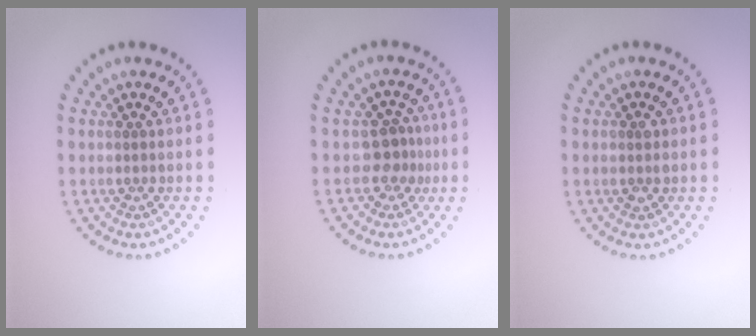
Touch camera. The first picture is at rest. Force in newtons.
{"total": 2.4, "press": 1.6, "slide": 1.7}
{"total": 1.1, "press": 1.1, "slide": 0.2}